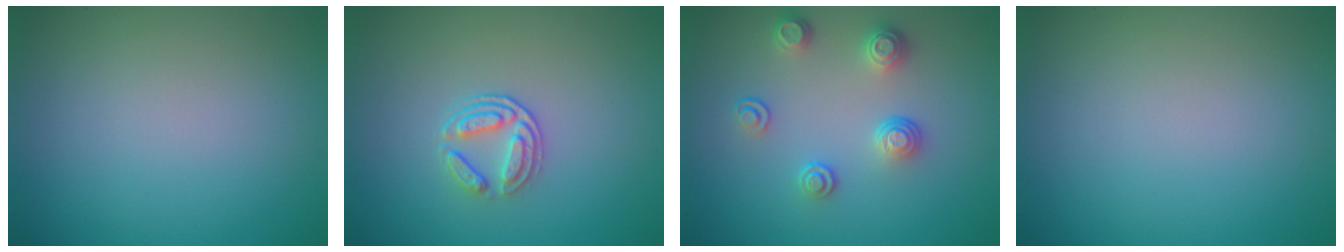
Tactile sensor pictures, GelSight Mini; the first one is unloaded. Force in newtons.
{"total": 2.4, "press": 1.9, "slide": 1.5}
{"total": 2.9, "press": 2.6, "slide": 1.4}
{"total": 0.0}